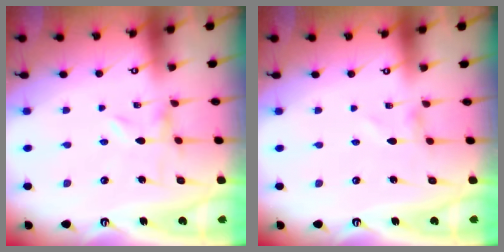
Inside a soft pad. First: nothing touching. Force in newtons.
{"total": 0.8, "press": 0.8, "slide": 0.1}